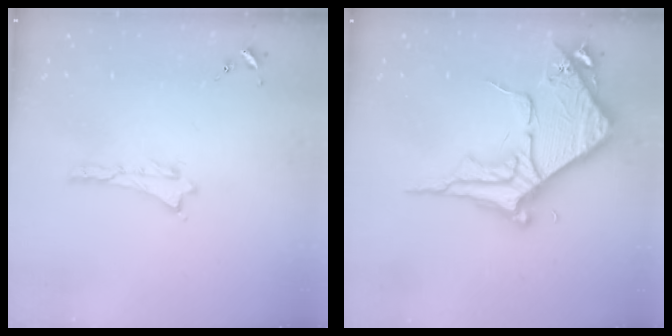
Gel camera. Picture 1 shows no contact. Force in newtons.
{"total": 8.8, "press": 8.7, "slide": 0.9}